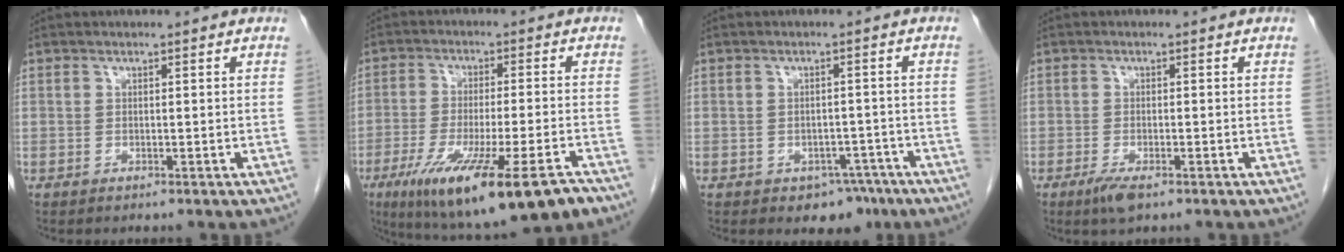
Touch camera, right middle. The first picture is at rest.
{"total": 19.0, "force": [-11.6, 2.7, 14.8], "torque": [-0.209, -0.043, -0.180]}
{"total": 4.5, "force": [-2.9, 2.9, 1.9], "torque": [-0.012, 0.007, -0.030]}
{"total": 3.0, "force": [-1.8, 0.8, 2.3], "torque": [-0.047, -0.004, -0.033]}